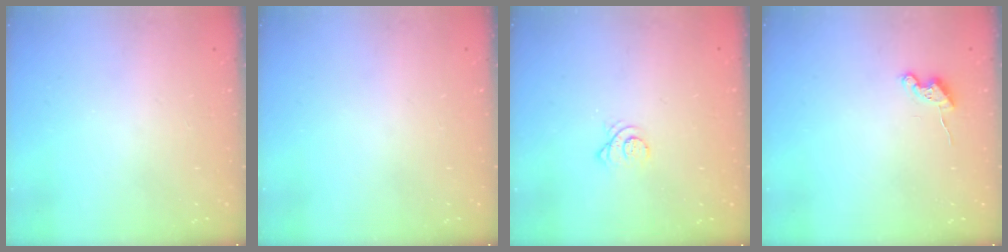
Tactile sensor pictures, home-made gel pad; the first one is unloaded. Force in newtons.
{"total": 0.0}
{"total": 3.2, "press": 3.2, "slide": 0.5}
{"total": 5.1, "press": 5.1, "slide": 0.6}